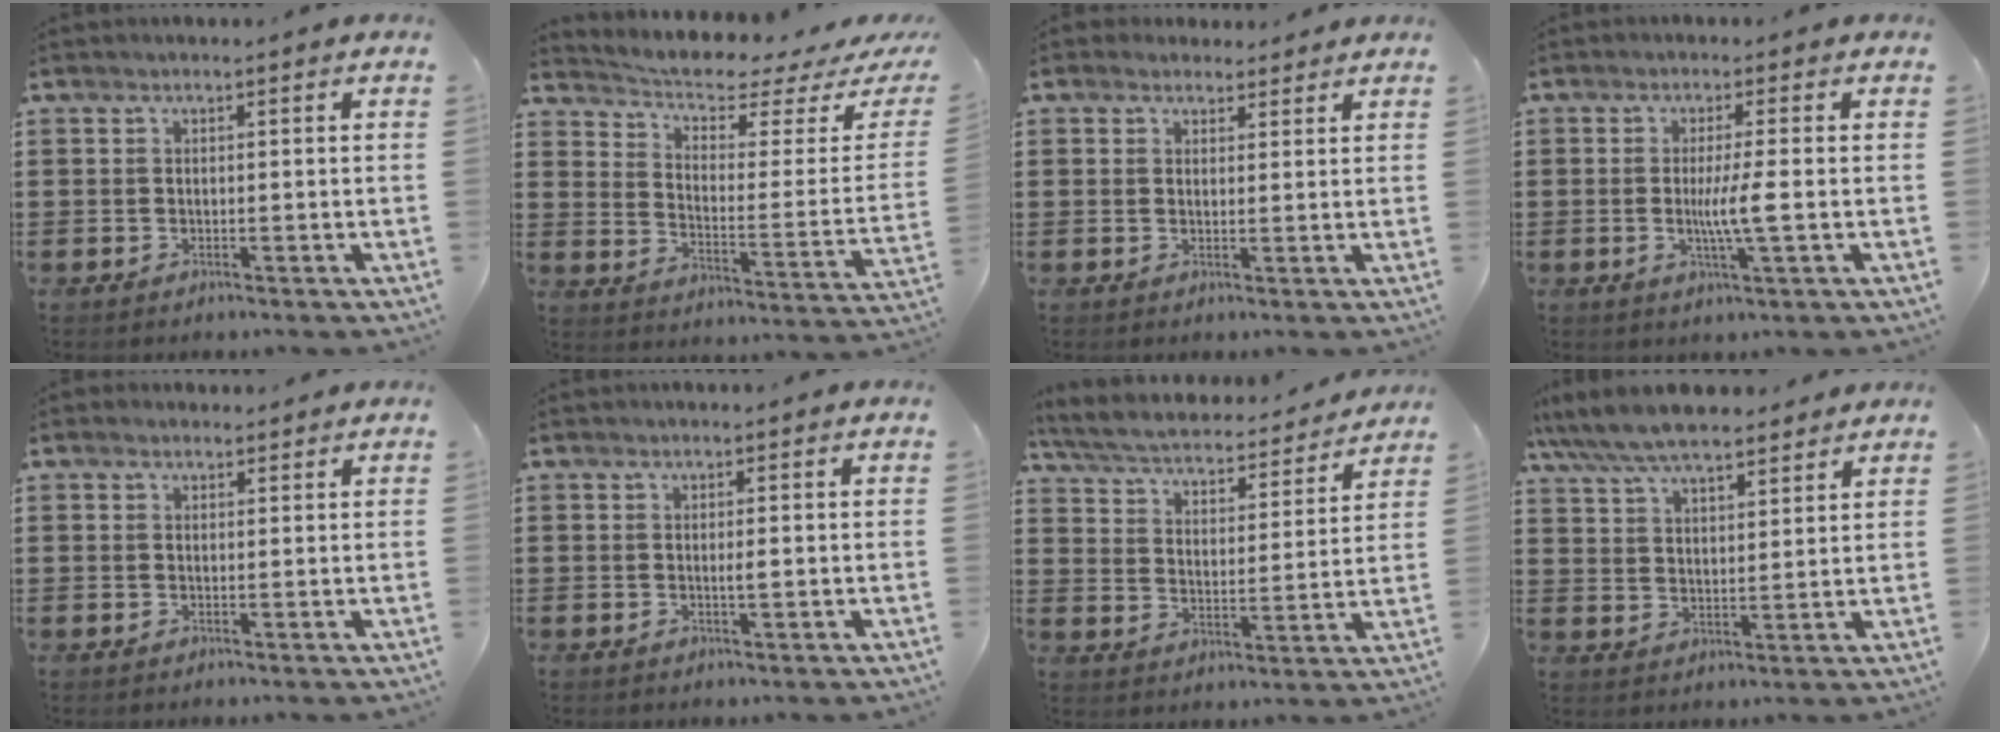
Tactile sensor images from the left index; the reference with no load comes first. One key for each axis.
{"total": 4.2, "fx": 3.7, "fy": 0.4, "fz": 2.0, "tx": -0.062, "ty": -0.035, "tz": 0.055}
{"total": 2.4, "fx": 2.1, "fy": 1.3, "fz": 0.2, "tx": -0.010, "ty": 0.006, "tz": 0.039}
{"total": 5.0, "fx": -0.4, "fy": 0.1, "fz": 4.9, "tx": -0.095, "ty": -0.008, "tz": -0.013}
{"total": 1.1, "fx": 0.9, "fy": 0.6, "fz": 0.1, "tx": -0.005, "ty": 0.005, "tz": 0.018}
{"total": 1.3, "fx": 0.0, "fy": 0.2, "fz": 1.2, "tx": -0.024, "ty": -0.002, "tz": 0.000}
{"total": 4.7, "fx": 4.4, "fy": 0.4, "fz": 1.5, "tx": -0.052, "ty": -0.031, "tz": 0.070}
{"total": 7.9, "fx": 7.1, "fy": 1.9, "fz": 2.8, "tx": -0.080, "ty": -0.018, "tz": 0.132}